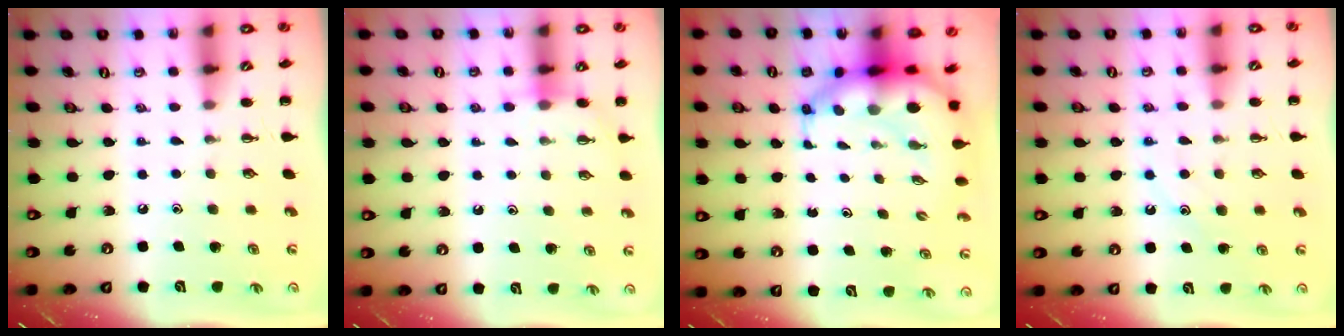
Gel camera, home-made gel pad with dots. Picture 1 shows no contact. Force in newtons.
{"total": 4.9, "press": 4.8, "slide": 1.0}
{"total": 8.0, "press": 7.7, "slide": 2.3}
{"total": 11.7, "press": 11.6, "slide": 1.0}